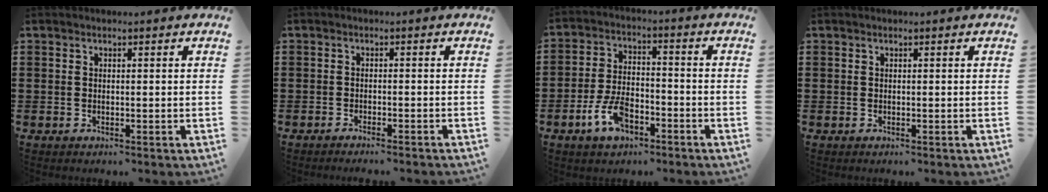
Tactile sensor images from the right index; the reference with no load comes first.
{"total": 1.4, "force": [-1.3, -0.2, 0.2], "torque": [-0.005, 0.002, -0.026]}
{"total": 7.1, "force": [-3.8, 3.4, 4.9], "torque": [-0.111, 0.005, -0.075]}
{"total": 0.0}